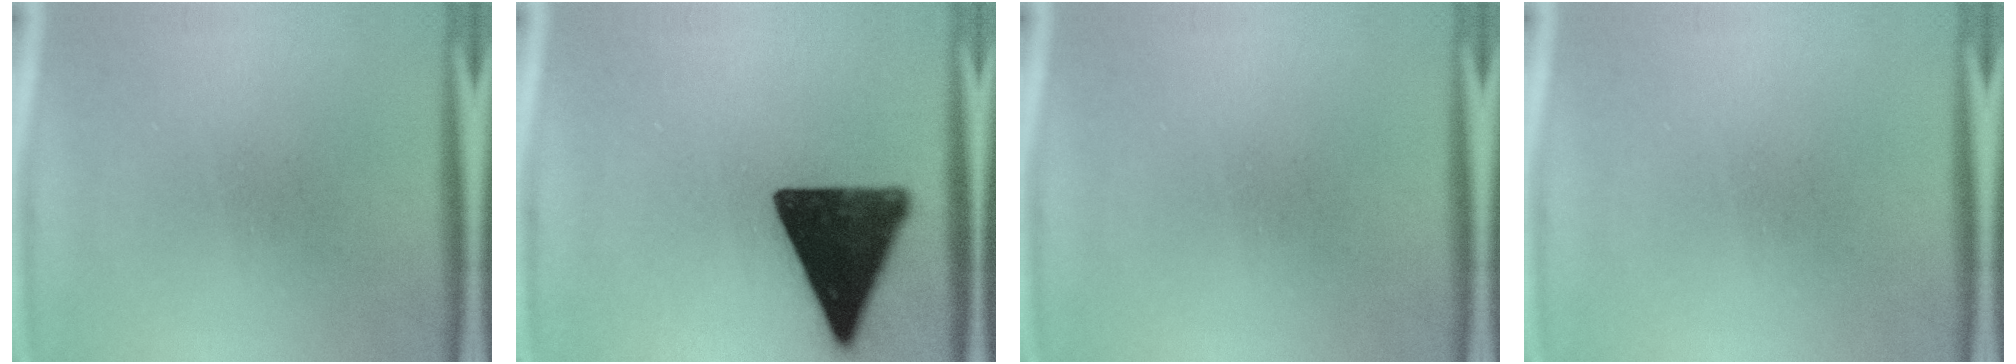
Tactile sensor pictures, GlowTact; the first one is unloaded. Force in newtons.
{"total": 16.3}
{"total": 0.0}
{"total": 0.0}